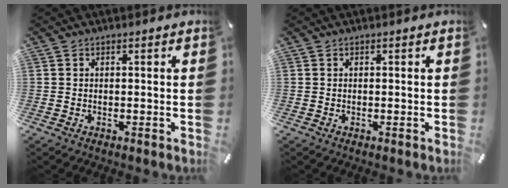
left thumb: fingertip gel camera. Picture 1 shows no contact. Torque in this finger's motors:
{"motor_torque": [-0.02, 0.00, 0.00, 0.10, 0.00]}